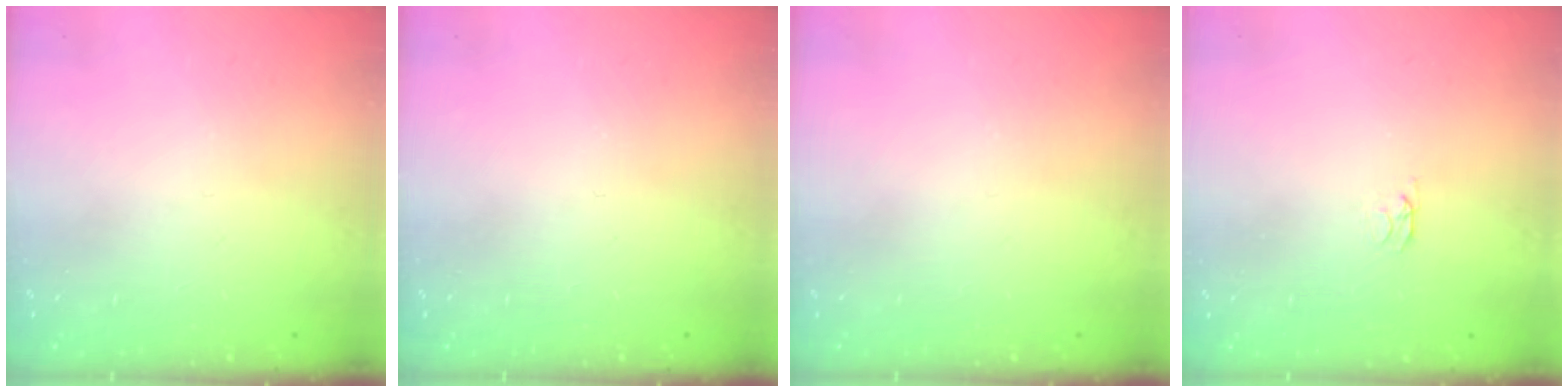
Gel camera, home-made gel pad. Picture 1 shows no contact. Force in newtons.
{"total": 0.0}
{"total": 0.0}
{"total": 2.1, "press": 2.0, "slide": 0.3}